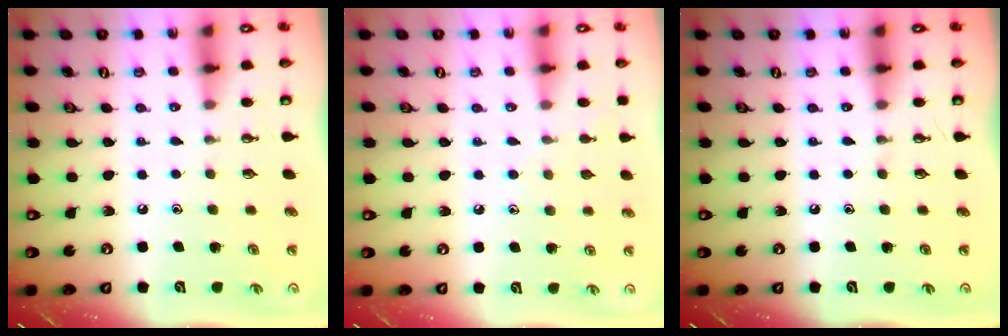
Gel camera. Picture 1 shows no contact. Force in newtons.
{"total": 4.7, "press": 4.7, "slide": 0.5}
{"total": 0.0}